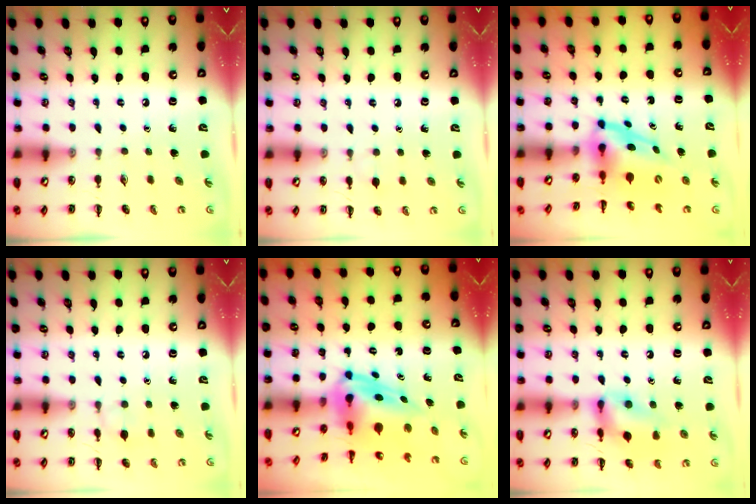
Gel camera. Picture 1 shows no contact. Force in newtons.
{"total": 3.9, "press": 3.5, "slide": 1.5}
{"total": 5.5, "press": 5.4, "slide": 1.3}
{"total": 6.1, "press": 5.8, "slide": 1.9}
{"total": 7.2, "press": 7.0, "slide": 1.9}
{"total": 13.9, "press": 13.9, "slide": 1.1}